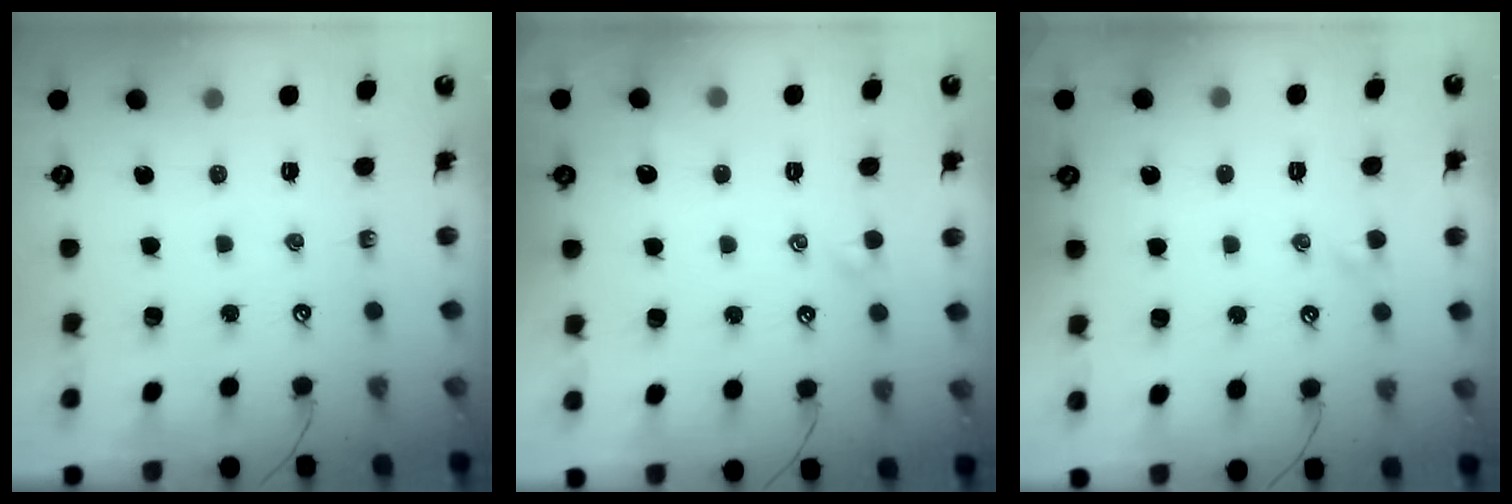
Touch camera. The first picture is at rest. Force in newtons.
{"total": 1.4, "press": 1.3, "slide": 0.5}
{"total": 0.6, "press": 0.3, "slide": 0.5}